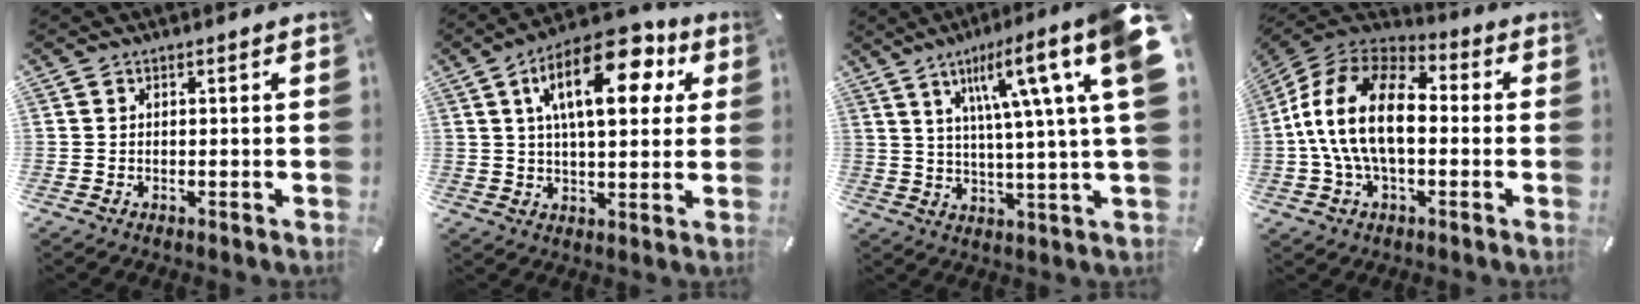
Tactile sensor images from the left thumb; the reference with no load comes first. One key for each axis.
{"total": 19.1, "fx": 7.6, "fy": 9.0, "fz": 15.0, "tx": -0.237, "ty": -0.018, "tz": 0.117}
{"total": 18.2, "fx": 7.4, "fy": 2.8, "fz": 16.4, "tx": -0.251, "ty": -0.037, "tz": 0.098}
{"total": 19.3, "fx": -1.4, "fy": 11.8, "fz": 15.3, "tx": -0.322, "ty": 0.021, "tz": -0.028}